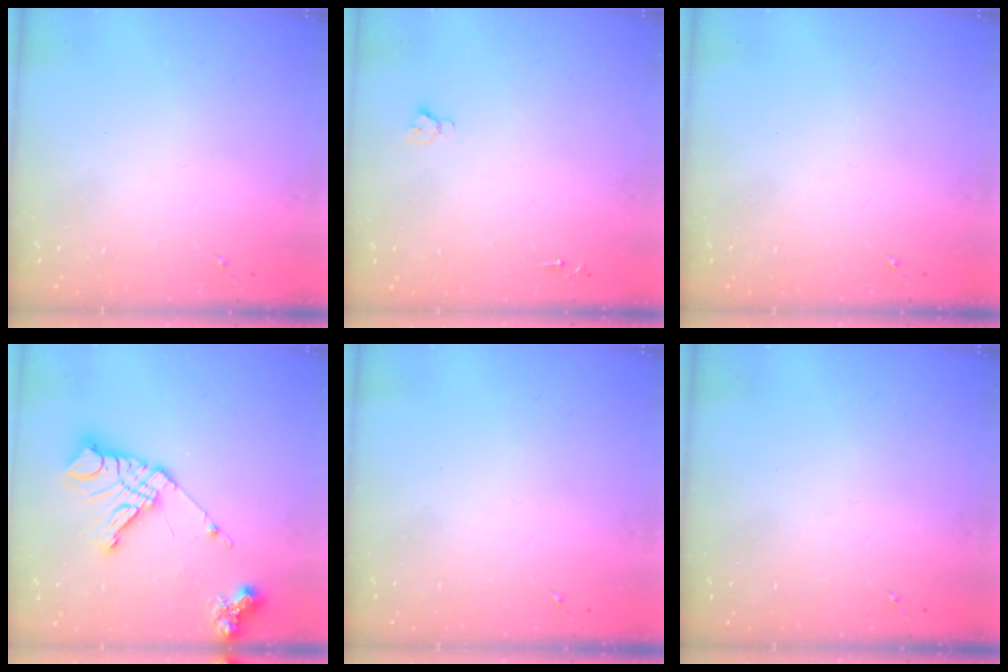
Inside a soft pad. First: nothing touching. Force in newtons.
{"total": 2.7, "press": 2.7, "slide": 0.0}
{"total": 0.0}
{"total": 16.4, "press": 16.3, "slide": 1.9}
{"total": 0.0}
{"total": 0.0}